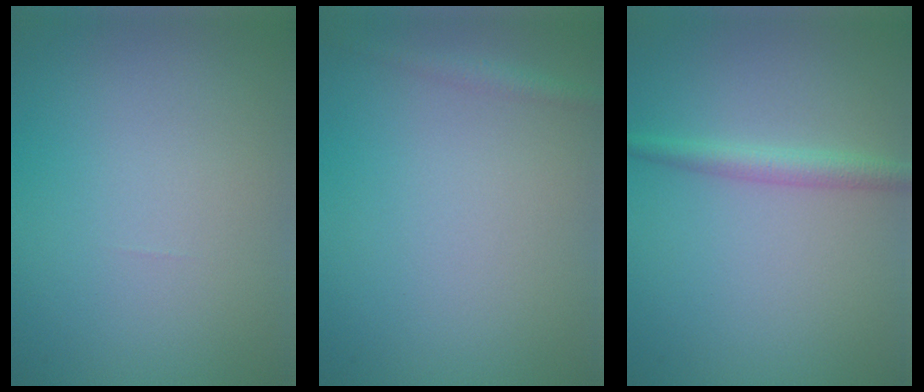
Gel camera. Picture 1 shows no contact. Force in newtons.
{"total": 1.1, "press": 1.1, "slide": 0.1}
{"total": 2.1, "press": 2.1, "slide": 0.1}